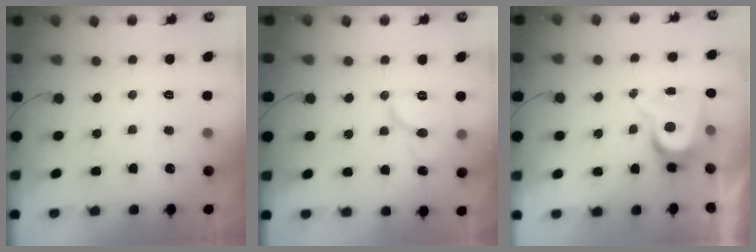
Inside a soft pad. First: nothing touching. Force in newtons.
{"total": 9.7, "press": 9.6, "slide": 1.1}
{"total": 7.1, "press": 7.1, "slide": 0.1}